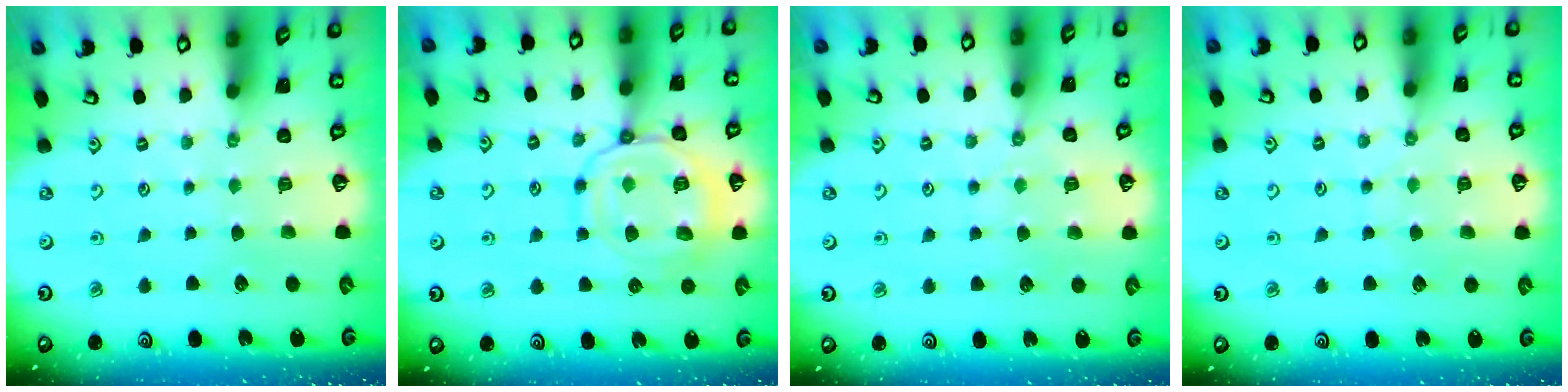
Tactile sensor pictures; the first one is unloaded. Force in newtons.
{"total": 14.2, "press": 14.2, "slide": 1.3}
{"total": 4.6, "press": 4.6, "slide": 0.6}
{"total": 4.5, "press": 4.5, "slide": 0.5}